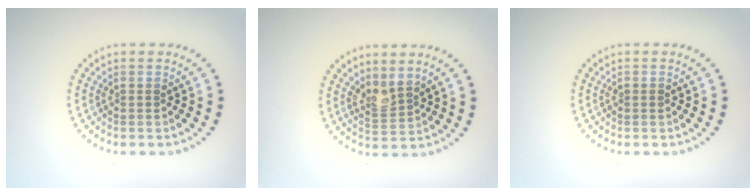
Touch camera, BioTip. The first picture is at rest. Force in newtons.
{"total": 2.1, "press": 1.7, "slide": 1.3}
{"total": 0.6, "press": 0.6, "slide": 0.1}